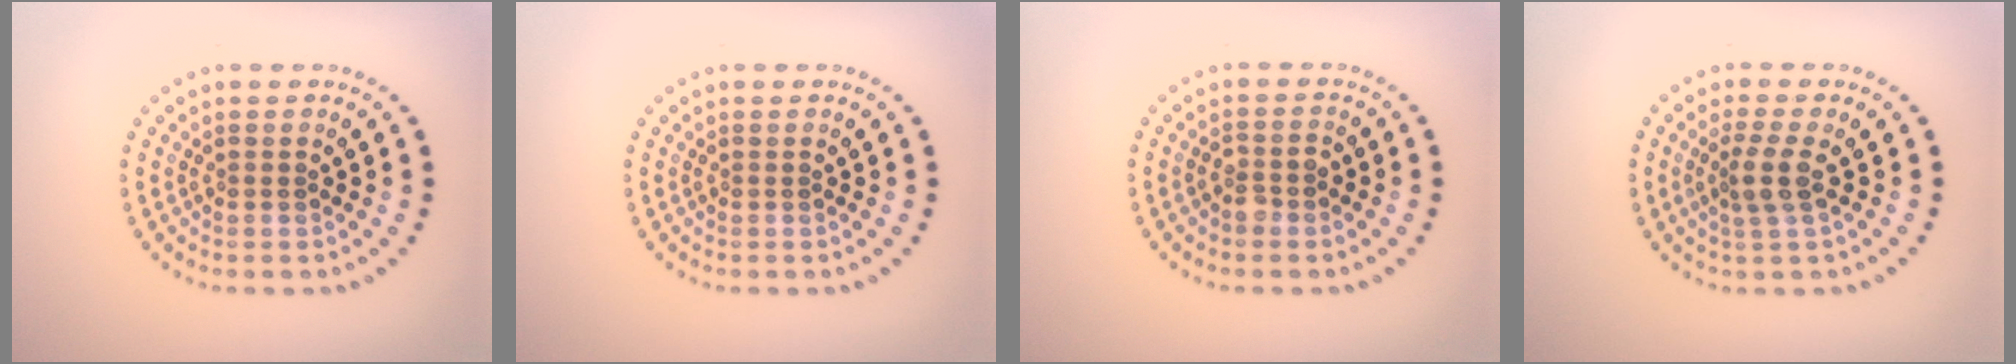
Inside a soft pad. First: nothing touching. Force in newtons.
{"total": 0.0}
{"total": 1.5, "press": 1.3, "slide": 0.7}
{"total": 2.2, "press": 1.8, "slide": 1.3}